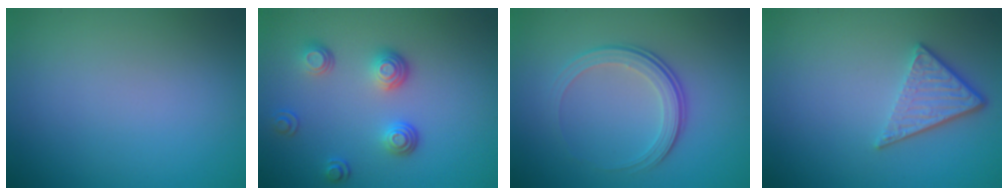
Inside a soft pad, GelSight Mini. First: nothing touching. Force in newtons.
{"total": 3.4, "press": 2.6, "slide": 2.1}
{"total": 3.7, "press": 2.6, "slide": 2.7}
{"total": 3.7, "press": 2.7, "slide": 2.5}